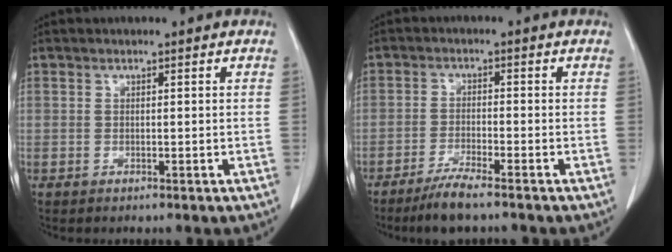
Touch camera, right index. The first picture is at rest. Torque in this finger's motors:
{"motor_torque": [0.28, -0.25, 0.18, 0.04]}